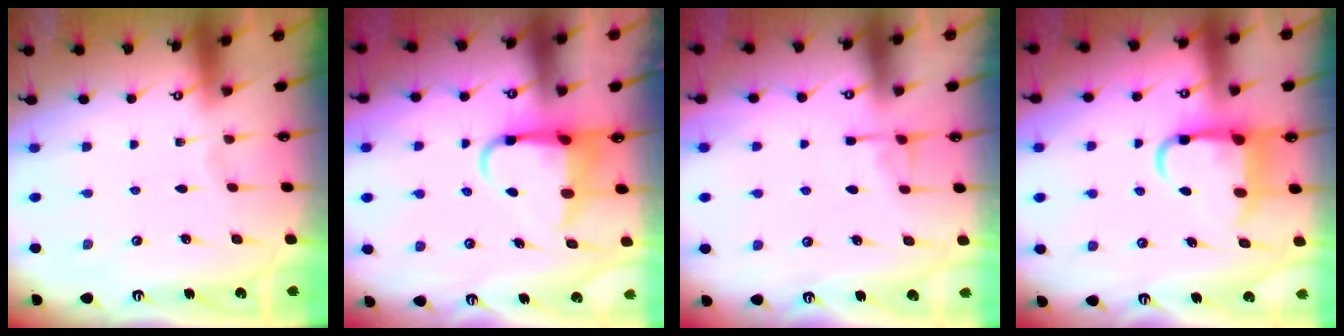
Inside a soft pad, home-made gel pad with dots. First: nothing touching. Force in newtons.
{"total": 6.2, "press": 6.1, "slide": 1.0}
{"total": 4.7, "press": 4.7, "slide": 0.7}
{"total": 8.7, "press": 8.6, "slide": 1.4}